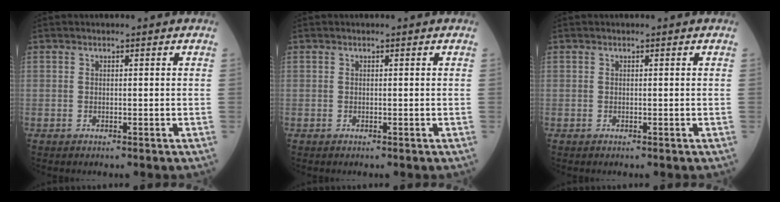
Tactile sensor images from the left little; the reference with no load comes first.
{"total": 0.0}
{"total": 0.0}